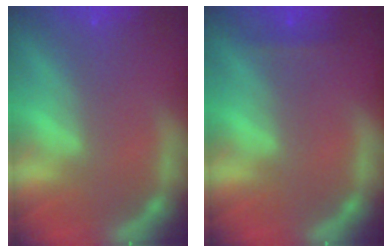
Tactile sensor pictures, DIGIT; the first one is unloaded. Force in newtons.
{"total": 0.9}